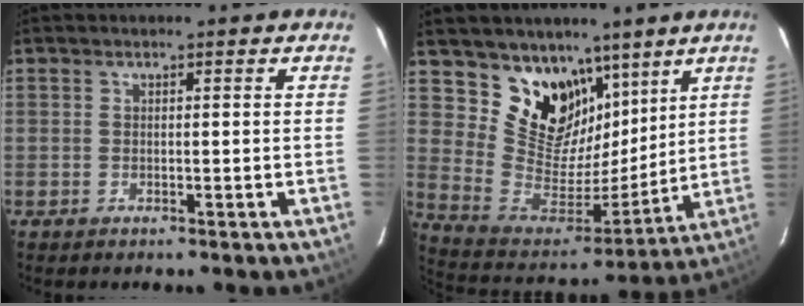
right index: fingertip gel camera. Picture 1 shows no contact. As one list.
[{"total": 16.4, "force": [10.5, 10.8, 6.3], "torque": [-0.133, -0.009, 0.206]}]